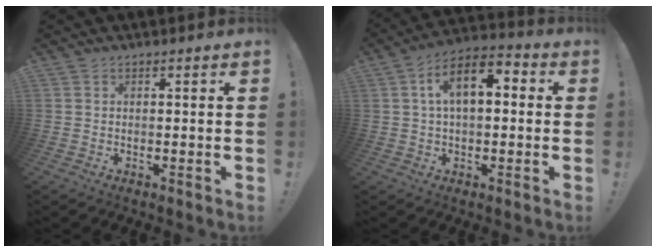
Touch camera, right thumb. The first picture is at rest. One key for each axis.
{"total": 10.7, "fx": 2.5, "fy": 5.8, "fz": 8.6, "tx": -0.142, "ty": 0.007, "tz": 0.046}